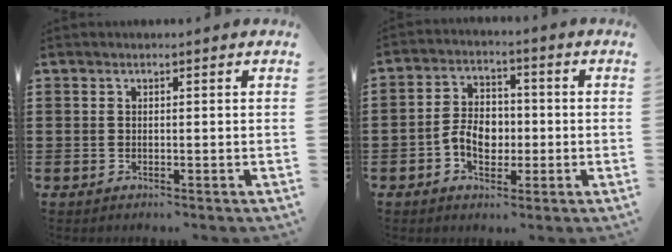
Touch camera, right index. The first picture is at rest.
{"total": 5.6, "force": [-1.4, 4.0, 3.7], "torque": [-0.078, 0.003, -0.031]}